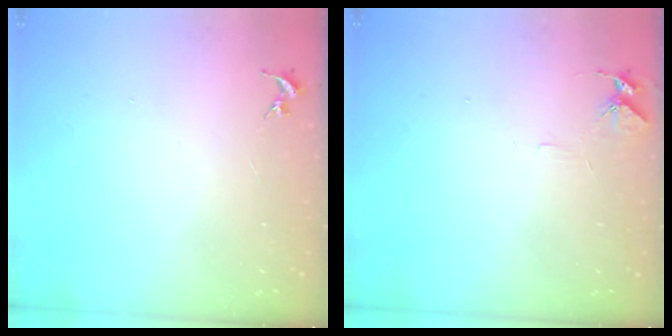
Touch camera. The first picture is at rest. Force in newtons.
{"total": 5.4, "press": 5.4, "slide": 0.6}